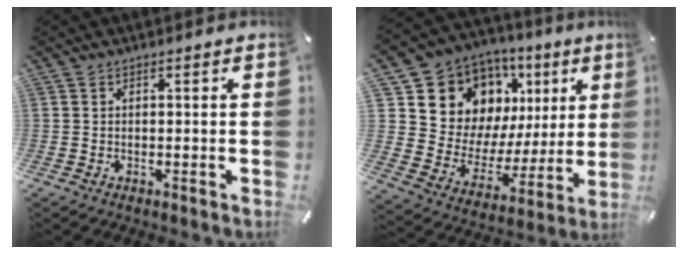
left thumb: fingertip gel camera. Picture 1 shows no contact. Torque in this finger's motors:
{"motor_torque": [2.50, 2.51, 1.40, -1.37, 0.12]}